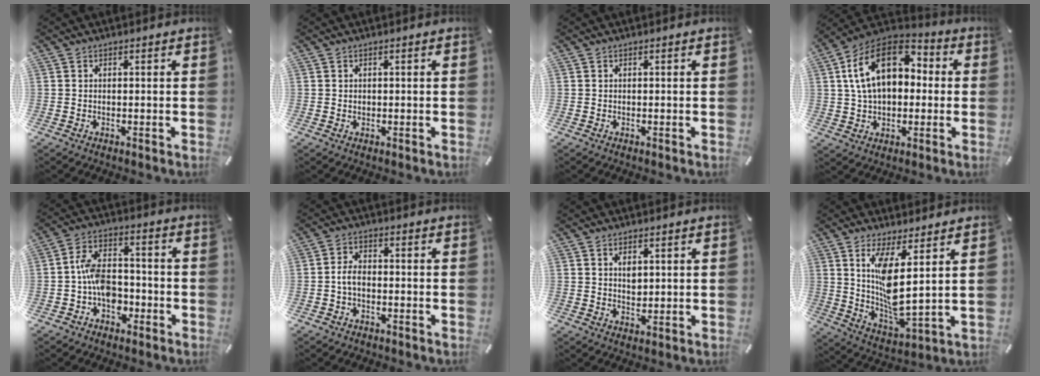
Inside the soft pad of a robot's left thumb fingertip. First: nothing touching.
{"total": 0.6, "force": [0.1, 0.5, 0.2], "torque": [-0.004, 0.003, 0.001]}
{"total": 0.0}
{"total": 17.7, "force": [4.2, 11.7, 12.6], "torque": [-0.245, -0.002, 0.071]}
{"total": 9.8, "force": [-2.9, 7.2, 6.1], "torque": [-0.109, 0.027, -0.050]}
{"total": 4.4, "force": [-1.0, 3.0, 3.0], "torque": [-0.062, 0.010, -0.022]}
{"total": 3.0, "force": [1.2, 2.1, 1.8], "torque": [-0.024, -0.002, 0.018]}
{"total": 11.4, "force": [4.7, 3.1, 9.9], "torque": [-0.198, -0.041, 0.086]}